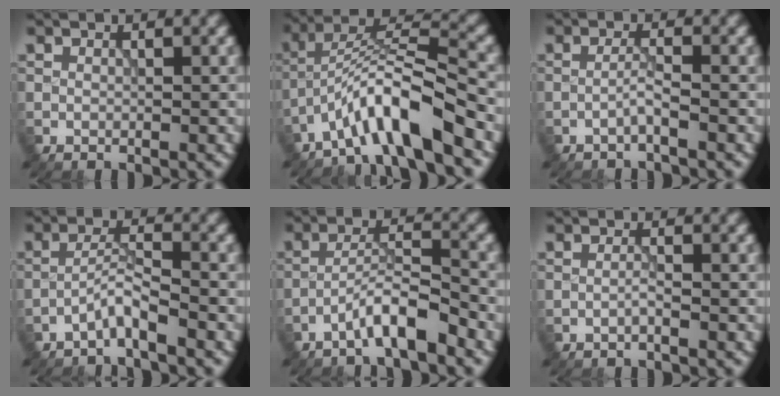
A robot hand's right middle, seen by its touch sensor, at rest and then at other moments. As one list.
[{"total": 7.4, "force": [-4.9, 1.1, 5.4], "torque": [-0.089, 0.017, -0.090]}, {"total": 1.4, "force": [-0.9, -0.1, 1.0], "torque": [-0.020, 0.009, -0.021]}, {"total": 2.5, "force": [-2.0, 0.0, 1.4], "torque": [-0.029, 0.013, -0.046]}, {"total": 4.1, "force": [-3.0, 0.4, 2.7], "torque": [-0.050, 0.017, -0.061]}, {"total": 0.8, "force": [-0.5, 0.0, 0.6], "torque": [-0.013, 0.004, -0.012]}]